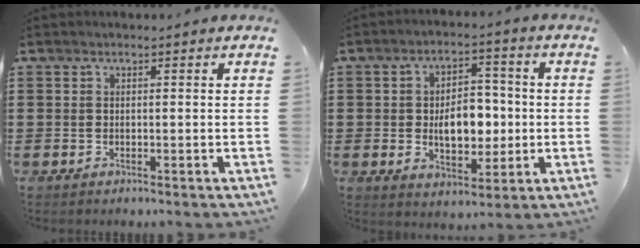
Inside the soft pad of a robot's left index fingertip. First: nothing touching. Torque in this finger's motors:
{"motor_torque": [1.94, 0.20, 0.90, 0.12]}